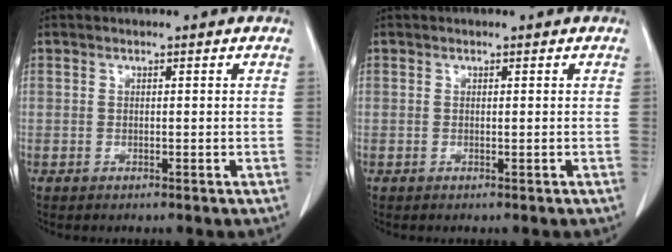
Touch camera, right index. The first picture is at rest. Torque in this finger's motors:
{"motor_torque": [0.11, -0.05, -0.02, 0.01]}